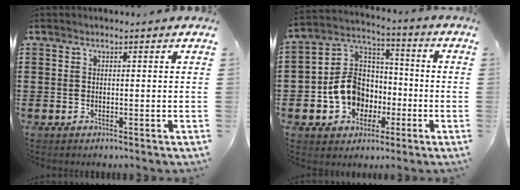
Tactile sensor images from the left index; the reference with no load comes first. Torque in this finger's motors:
{"motor_torque": [1.81, 0.33, 0.86, 0.09]}